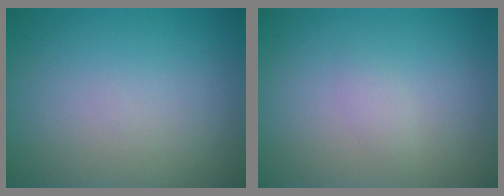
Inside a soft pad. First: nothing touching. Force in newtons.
{"total": 0.9, "press": 0.9, "slide": 0.0}